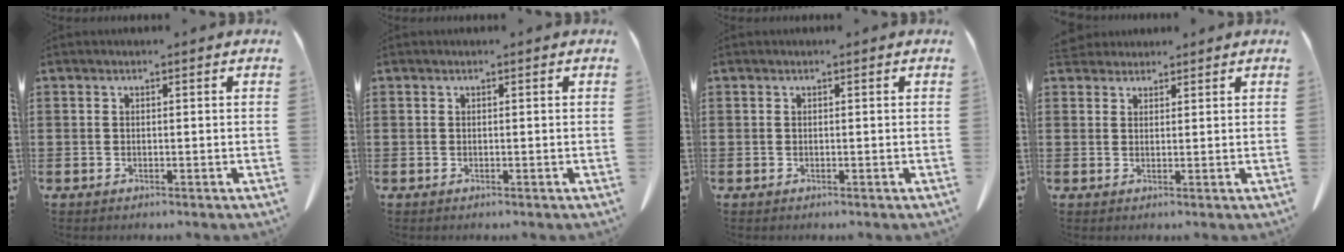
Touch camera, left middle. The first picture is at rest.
{"total": 0.0}
{"total": 0.0}
{"total": 2.5, "force": [2.3, 0.8, 0.3], "torque": [-0.014, 0.000, 0.045]}